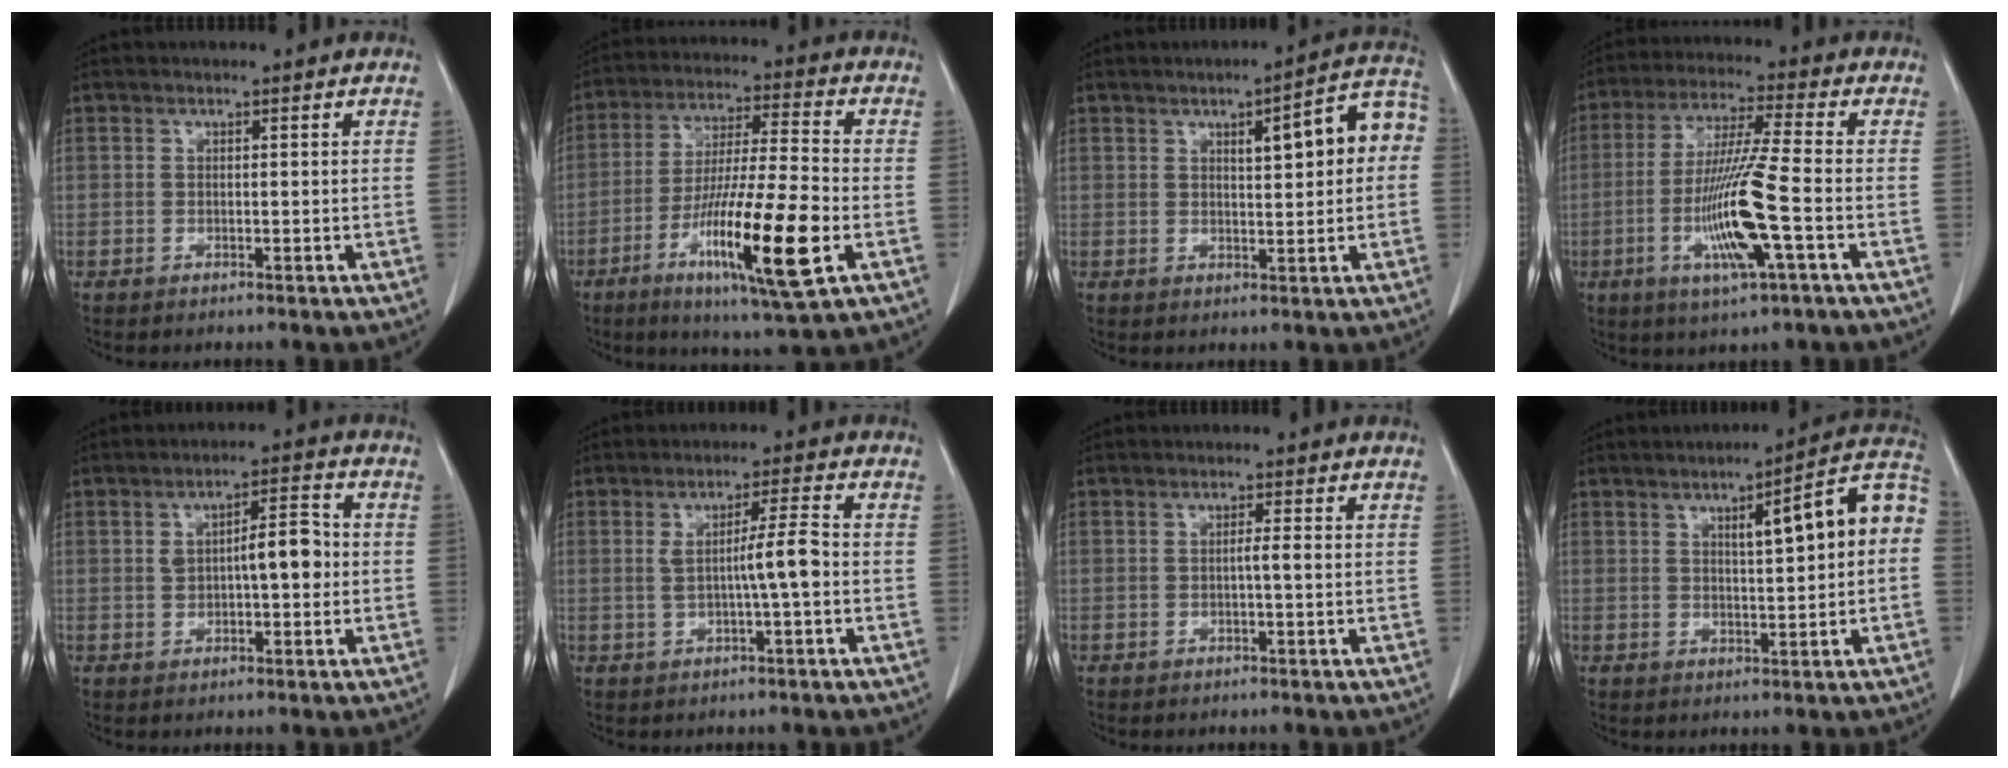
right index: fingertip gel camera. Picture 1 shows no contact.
{"total": 17.0, "force": [-6.0, 0.9, 15.9], "torque": [-0.294, -0.027, -0.103]}
{"total": 9.2, "force": [1.9, 2.0, 8.8], "torque": [-0.116, 0.028, 0.022]}
{"total": 13.0, "force": [-3.7, -0.2, 12.5], "torque": [-0.250, -0.017, -0.072]}
{"total": 6.3, "force": [0.1, 2.0, 5.9], "torque": [-0.097, 0.020, 0.003]}
{"total": 5.1, "force": [-0.5, -0.4, 5.1], "torque": [-0.085, 0.004, -0.006]}
{"total": 1.2, "force": [-0.2, -0.2, 1.2], "torque": [-0.022, 0.001, -0.004]}
{"total": 11.0, "force": [1.8, 1.4, 10.7], "torque": [-0.144, 0.030, 0.020]}